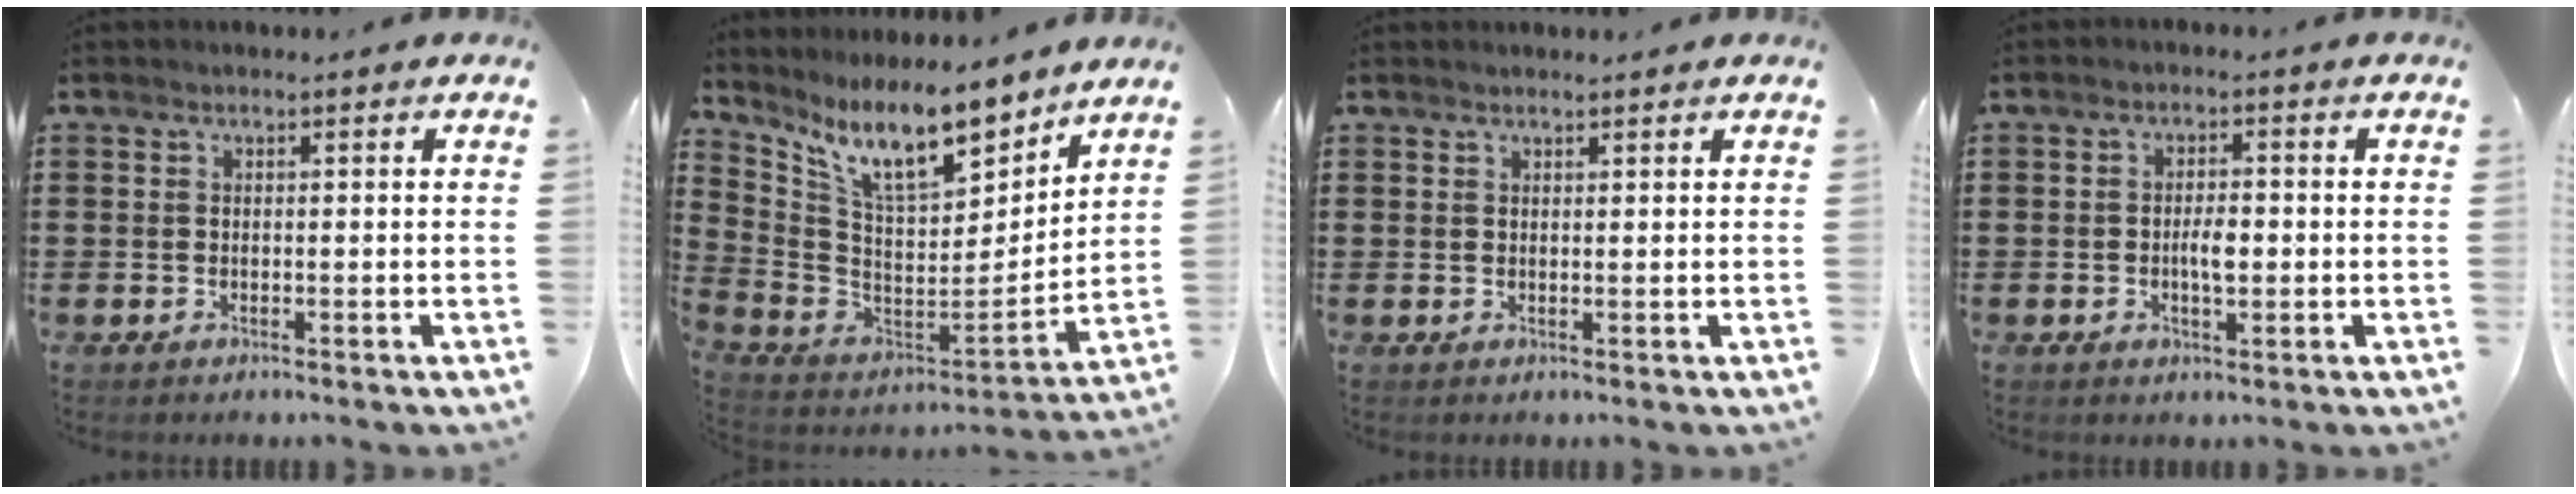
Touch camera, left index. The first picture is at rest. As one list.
[{"total": 12.1, "force": [9.2, 2.6, 7.4], "torque": [-0.168, -0.051, 0.159]}, {"total": 0.8, "force": [0.8, 0.1, 0.1], "torque": [-0.004, 0.000, 0.015]}, {"total": 3.3, "force": [-0.4, 1.3, 3.1], "torque": [-0.050, 0.001, -0.010]}]